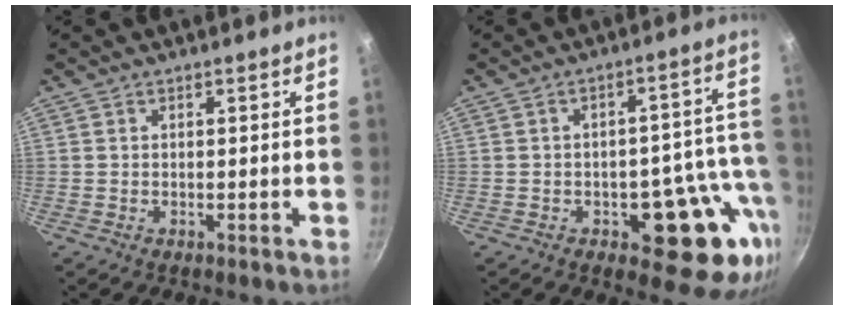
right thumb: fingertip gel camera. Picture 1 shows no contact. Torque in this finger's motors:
{"motor_torque": [2.32, 1.63, 1.48, -0.59, 0.08]}